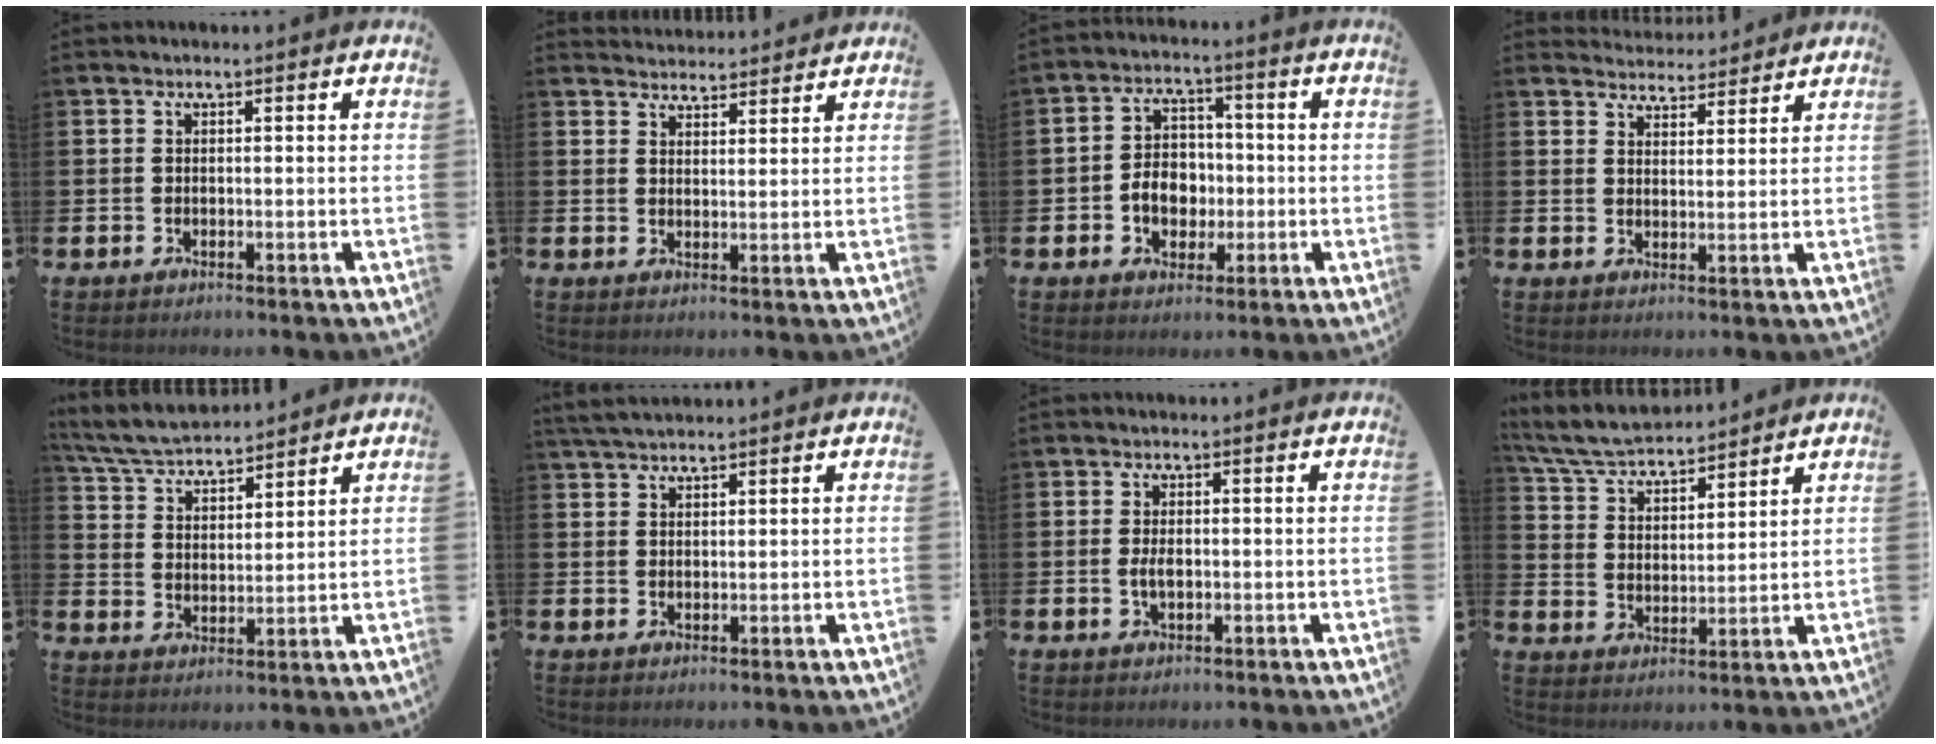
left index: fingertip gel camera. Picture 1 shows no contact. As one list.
[{"total": 3.4, "force": [3.3, 0.6, -0.2], "torque": [-0.004, -0.018, 0.062]}, {"total": 5.4, "force": [-1.1, 4.4, 3.0], "torque": [-0.043, 0.003, -0.028]}, {"total": 3.9, "force": [3.8, 0.8, -0.4], "torque": [-0.002, -0.023, 0.068]}, {"total": 5.8, "force": [5.6, 1.0, 1.0], "torque": [-0.046, -0.033, 0.100]}, {"total": 2.9, "force": [2.7, 0.7, 1.0], "torque": [-0.023, -0.006, 0.050]}, {"total": 2.1, "force": [-0.1, 1.0, 1.8], "torque": [-0.029, 0.000, -0.005]}, {"total": 6.1, "force": [5.9, 1.0, 1.4], "torque": [-0.055, -0.035, 0.104]}]